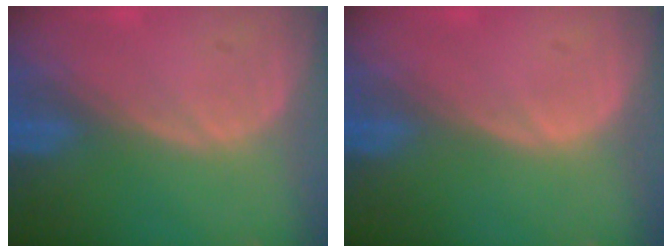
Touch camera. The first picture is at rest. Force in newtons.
{"total": 0.0}